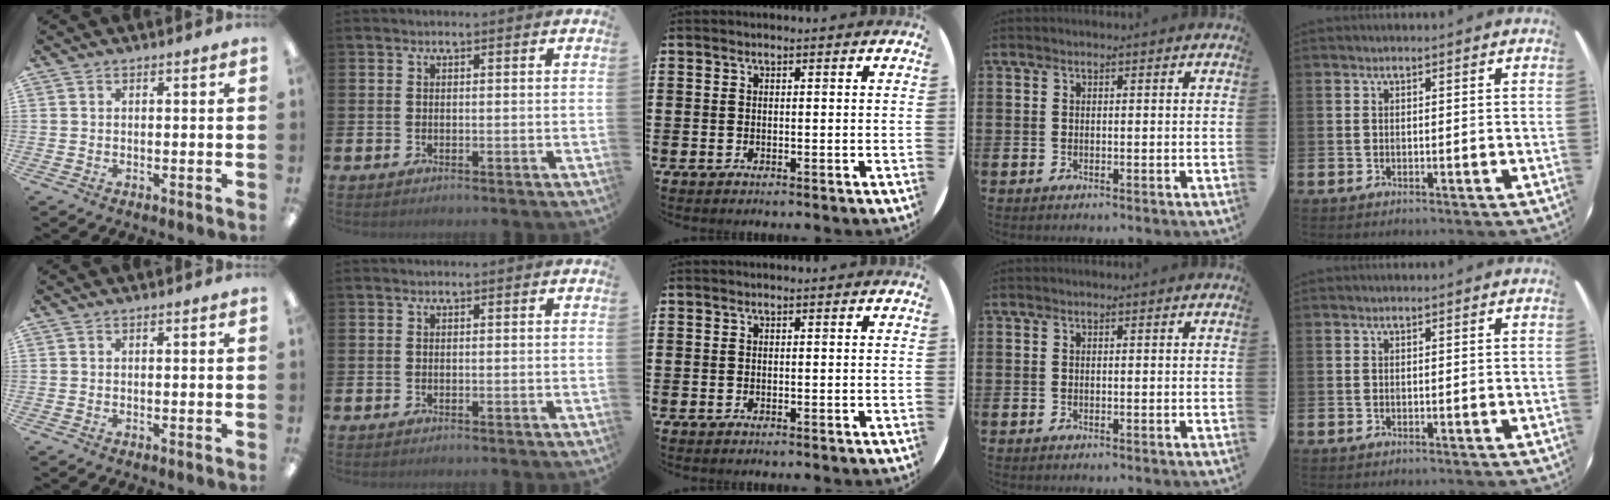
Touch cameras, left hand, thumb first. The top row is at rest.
{}